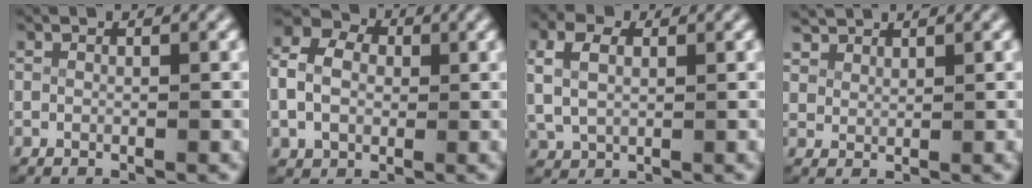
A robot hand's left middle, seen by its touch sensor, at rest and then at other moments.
{"total": 7.8, "force": [1.1, 6.5, 4.1], "torque": [-0.088, 0.012, 0.006]}
{"total": 4.9, "force": [1.2, 3.9, 2.7], "torque": [-0.077, -0.001, 0.026]}
{"total": 2.7, "force": [2.5, 0.7, 0.5], "torque": [-0.019, 0.000, 0.055]}